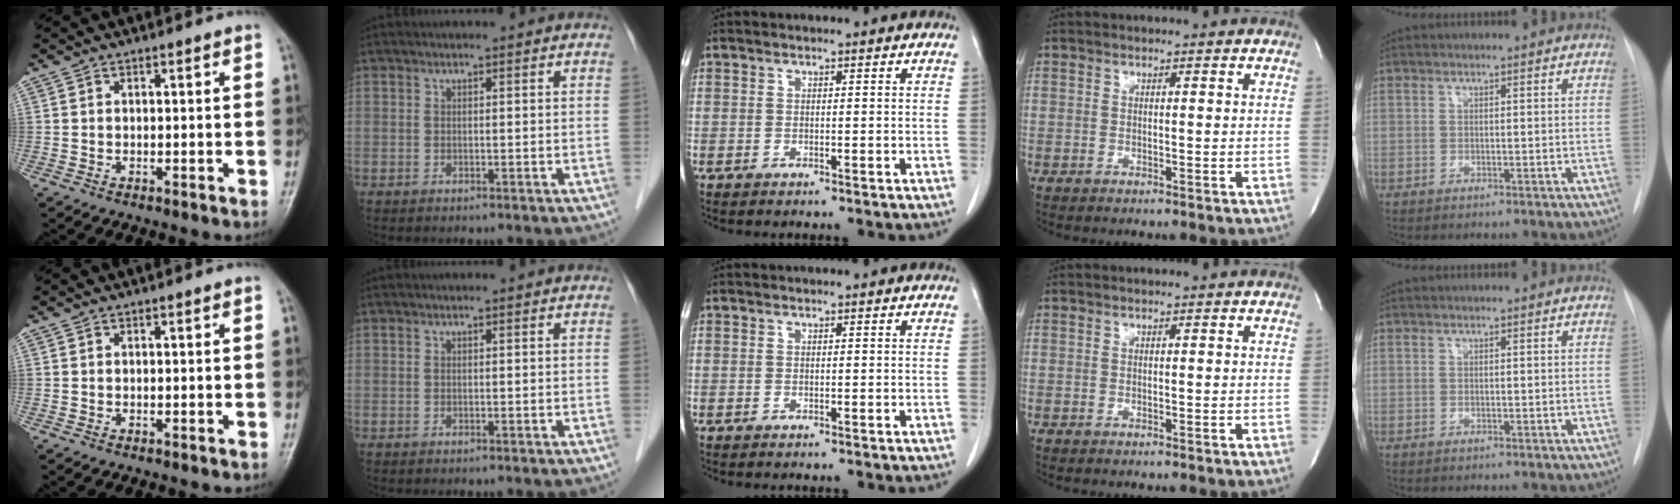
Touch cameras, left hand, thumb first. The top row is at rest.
{}